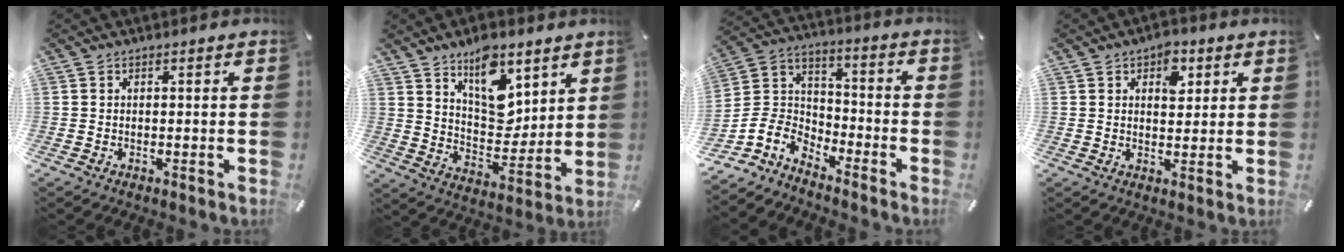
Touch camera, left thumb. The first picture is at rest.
{"total": 13.7, "force": [8.1, 8.3, 7.2], "torque": [-0.087, -0.059, 0.145]}
{"total": 9.0, "force": [-7.0, 5.5, 1.4], "torque": [-0.047, 0.020, -0.138]}
{"total": 5.5, "force": [2.5, 3.6, 3.4], "torque": [-0.027, -0.010, 0.034]}